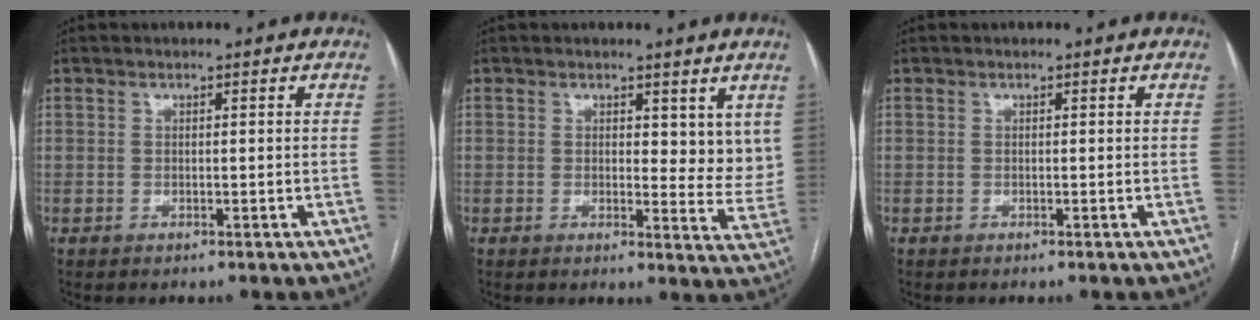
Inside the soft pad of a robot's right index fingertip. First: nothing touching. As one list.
[{"total": 4.7, "force": [2.8, 2.6, 2.7], "torque": [-0.020, -0.021, 0.024]}, {"total": 0.0}]